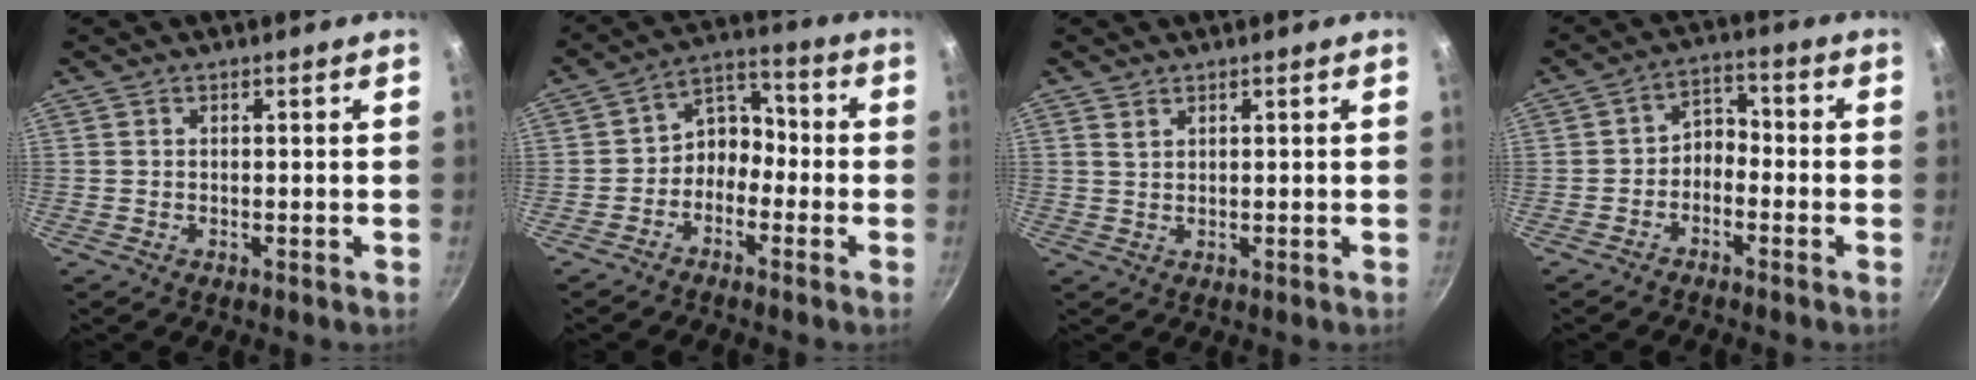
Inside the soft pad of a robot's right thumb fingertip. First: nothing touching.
{"total": 7.0, "force": [-2.5, 5.4, 3.6], "torque": [-0.020, 0.049, -0.060]}
{"total": 1.5, "force": [1.1, 0.8, 0.8], "torque": [-0.013, -0.005, 0.021]}
{"total": 4.5, "force": [-1.9, 3.1, 2.6], "torque": [-0.021, 0.037, -0.041]}